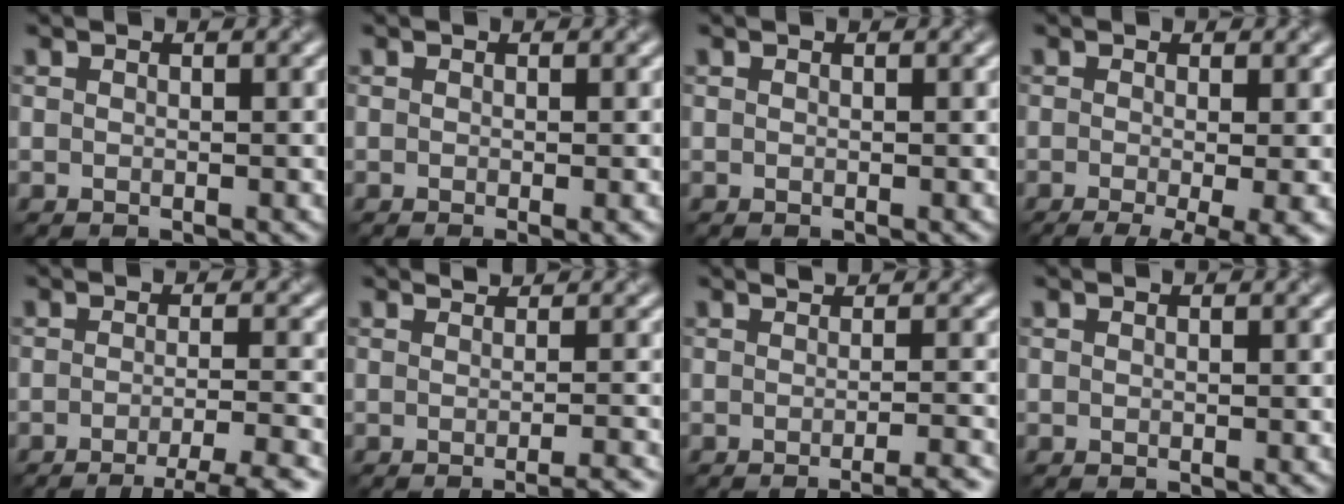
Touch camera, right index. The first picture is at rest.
{"total": 1.7, "force": [-0.4, 0.4, 1.5], "torque": [-0.014, -0.008, -0.006]}
{"total": 0.0}
{"total": 7.3, "force": [-2.8, 2.3, 6.4], "torque": [-0.070, -0.008, -0.036]}
{"total": 5.3, "force": [-3.3, 1.0, 4.0], "torque": [-0.047, 0.002, -0.048]}
{"total": 3.4, "force": [-0.8, 1.2, 3.1], "torque": [-0.009, 0.005, -0.011]}
{"total": 3.9, "force": [-1.4, 1.1, 3.5], "torque": [-0.021, -0.002, -0.018]}
{"total": 0.0}